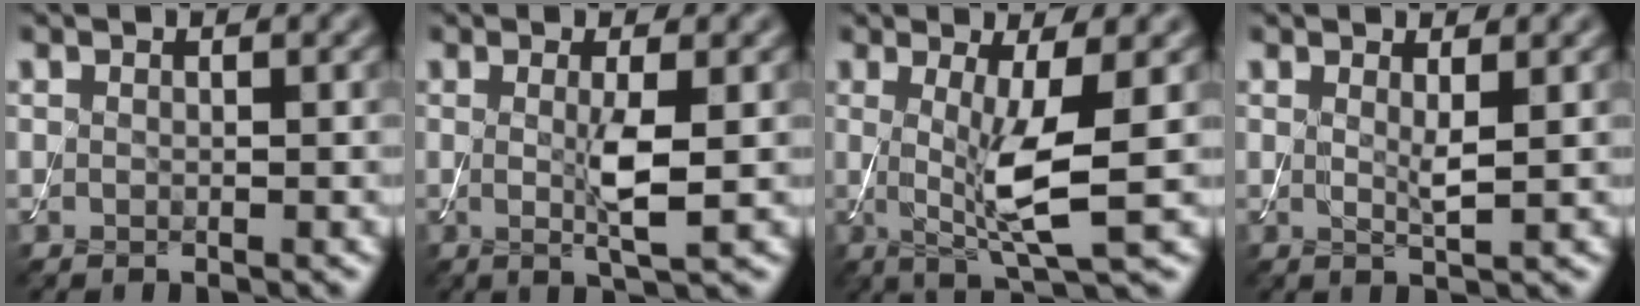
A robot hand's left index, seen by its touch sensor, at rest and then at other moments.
{"total": 2.9, "force": [0.0, 0.3, 2.9], "torque": [-0.060, -0.007, 0.000]}
{"total": 5.6, "force": [0.1, 0.9, 5.5], "torque": [-0.102, -0.011, 0.003]}
{"total": 1.4, "force": [0.5, 0.1, 1.3], "torque": [-0.028, -0.007, 0.008]}